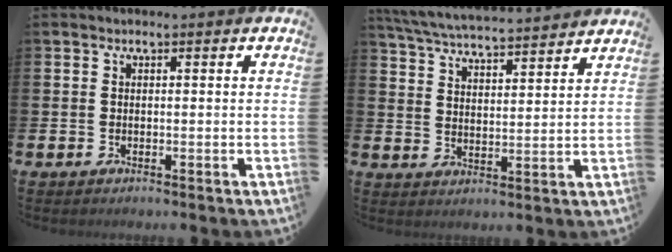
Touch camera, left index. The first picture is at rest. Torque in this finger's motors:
{"motor_torque": [-0.04, -2.08, 0.71, 0.21]}